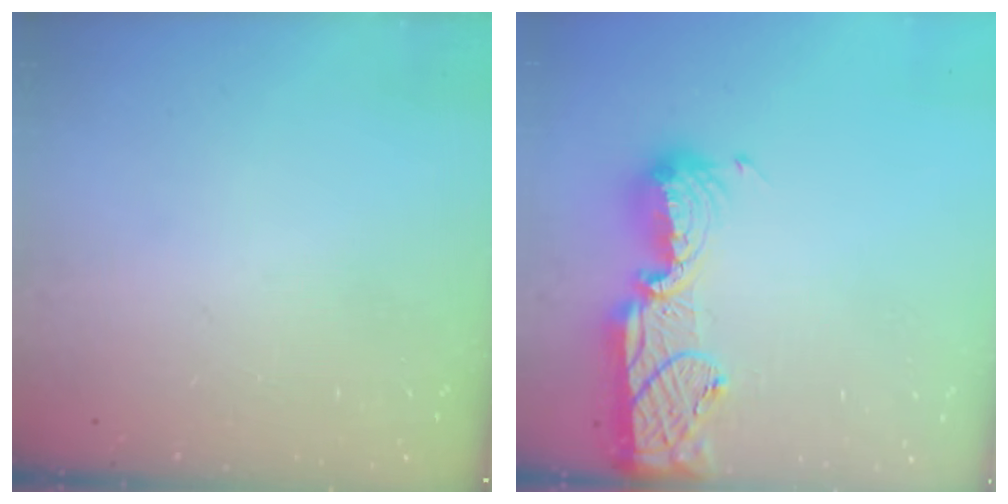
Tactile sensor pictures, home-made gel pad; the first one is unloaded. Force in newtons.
{"total": 15.3, "press": 14.8, "slide": 4.0}